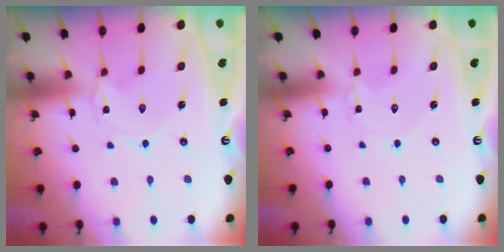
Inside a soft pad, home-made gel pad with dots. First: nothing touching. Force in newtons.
{"total": 1.4, "press": 1.4, "slide": 0.1}